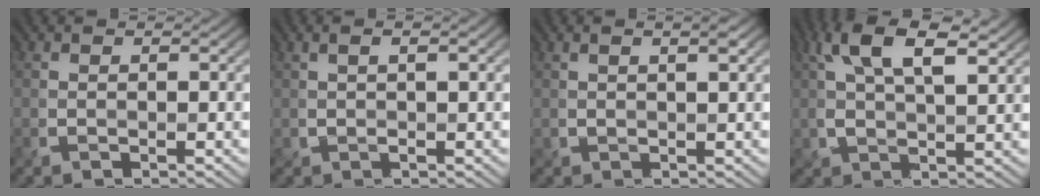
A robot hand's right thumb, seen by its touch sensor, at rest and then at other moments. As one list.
[{"total": 2.3, "force": [0.5, 0.2, 2.2], "torque": [-0.047, 0.008, 0.006]}, {"total": 2.1, "force": [0.9, 0.1, 1.9], "torque": [-0.034, 0.004, 0.016]}, {"total": 8.7, "force": [3.9, 3.0, 7.2], "torque": [-0.154, 0.015, 0.070]}]